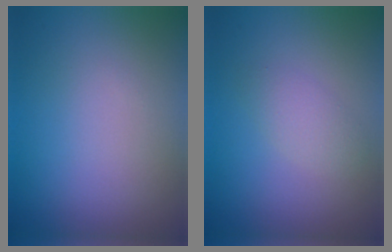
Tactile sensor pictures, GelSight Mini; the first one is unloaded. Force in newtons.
{"total": 1.8, "press": 1.8, "slide": 0.1}